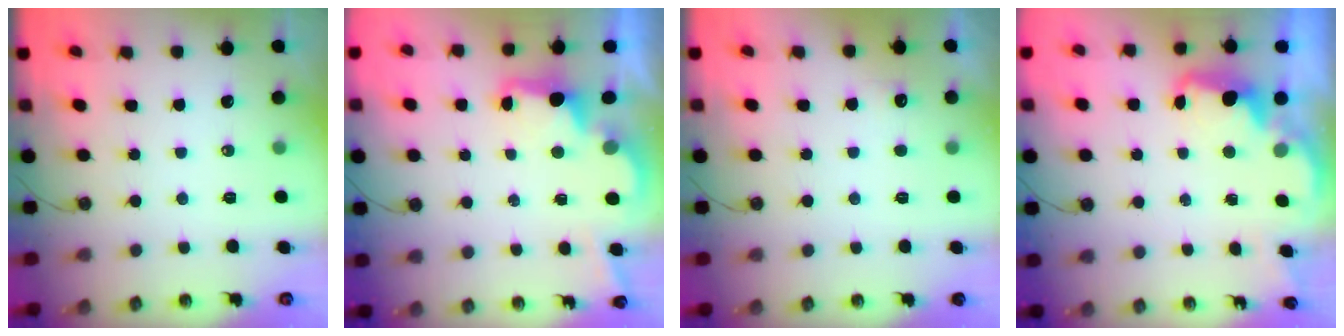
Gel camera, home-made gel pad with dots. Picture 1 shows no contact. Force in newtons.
{"total": 2.7, "press": 2.6, "slide": 0.8}
{"total": 4.3, "press": 4.1, "slide": 1.2}
{"total": 2.6, "press": 2.5, "slide": 0.5}